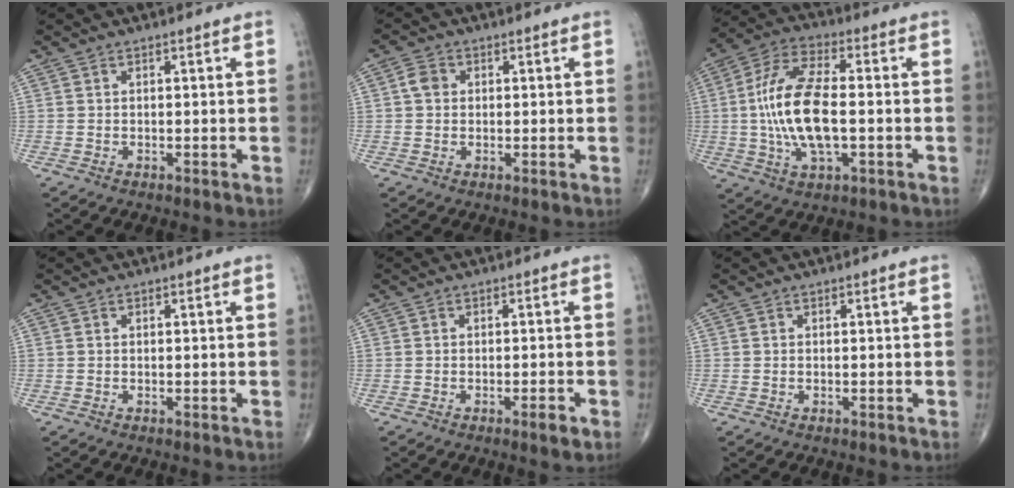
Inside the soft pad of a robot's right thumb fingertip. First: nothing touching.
{"total": 2.9, "force": [0.4, 2.5, 1.5], "torque": [-0.024, 0.005, 0.003]}
{"total": 15.8, "force": [-1.0, 6.6, 14.3], "torque": [-0.295, 0.018, -0.021]}
{"total": 0.0}
{"total": 2.1, "force": [-1.1, 0.4, 1.8], "torque": [-0.026, -0.002, -0.019]}
{"total": 0.0}